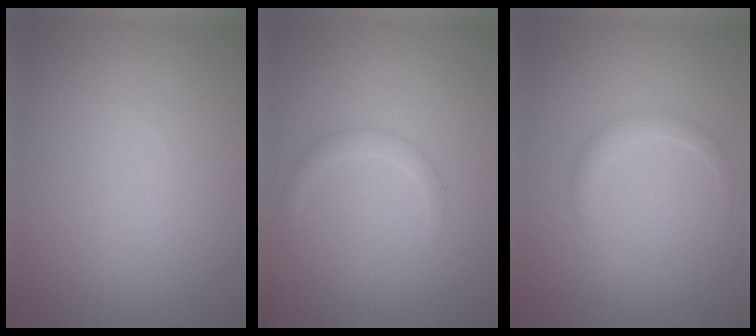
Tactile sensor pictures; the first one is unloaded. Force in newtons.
{"total": 1.2, "press": 1.2, "slide": 0.0}
{"total": 1.5, "press": 1.5, "slide": 0.2}